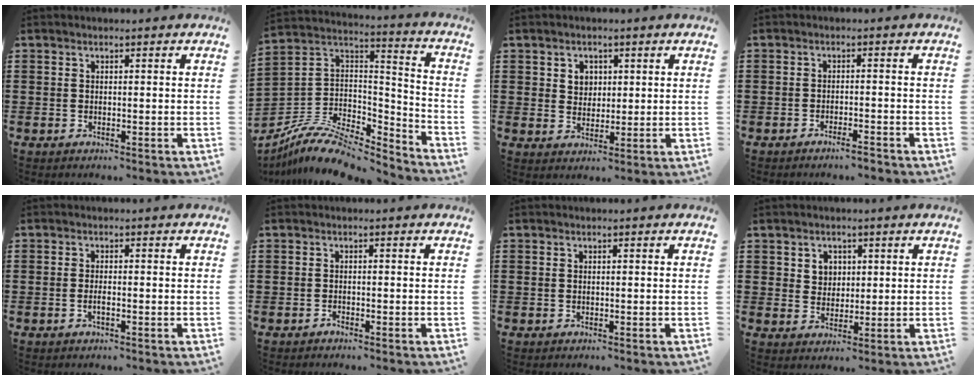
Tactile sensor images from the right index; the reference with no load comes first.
{"total": 10.9, "force": [-8.5, 4.5, 5.2], "torque": [-0.105, 0.018, -0.162]}
{"total": 2.9, "force": [1.3, 2.5, 0.7], "torque": [-0.025, 0.011, 0.022]}
{"total": 1.9, "force": [-1.7, 0.1, 1.0], "torque": [-0.017, 0.002, -0.032]}
{"total": 1.2, "force": [-0.5, 0.2, 1.1], "torque": [-0.020, -0.002, -0.008]}
{"total": 0.7, "force": [-0.7, 0.2, 0.0], "torque": [-0.001, 0.003, -0.016]}
{"total": 0.0}
{"total": 2.9, "force": [1.4, 2.5, 0.6], "torque": [-0.023, 0.011, 0.024]}